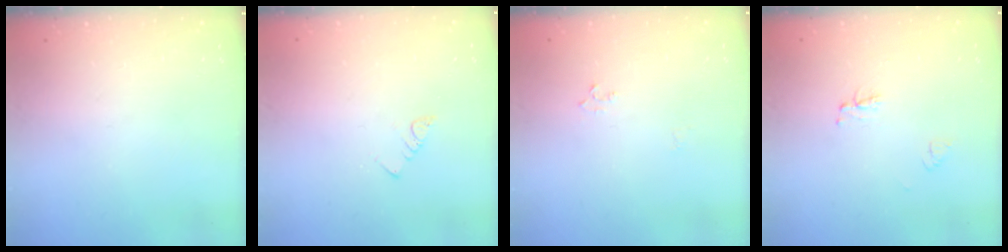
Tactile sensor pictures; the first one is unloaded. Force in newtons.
{"total": 2.8, "press": 2.7, "slide": 0.3}
{"total": 2.9, "press": 2.9, "slide": 0.3}
{"total": 4.3, "press": 4.3, "slide": 0.4}